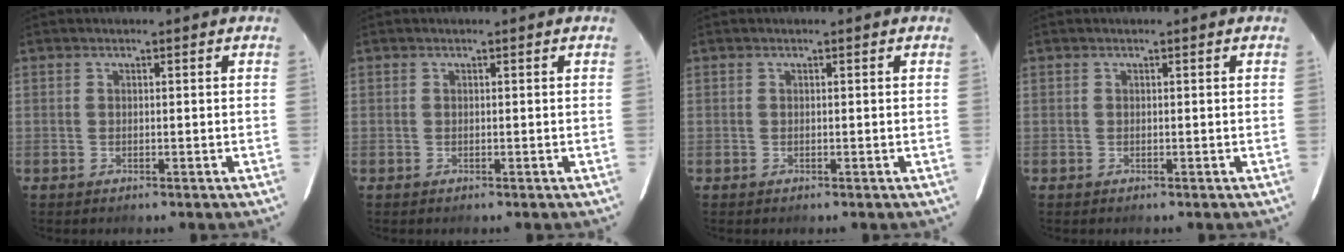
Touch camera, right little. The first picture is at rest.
{"total": 0.0}
{"total": 0.0}
{"total": 0.0}